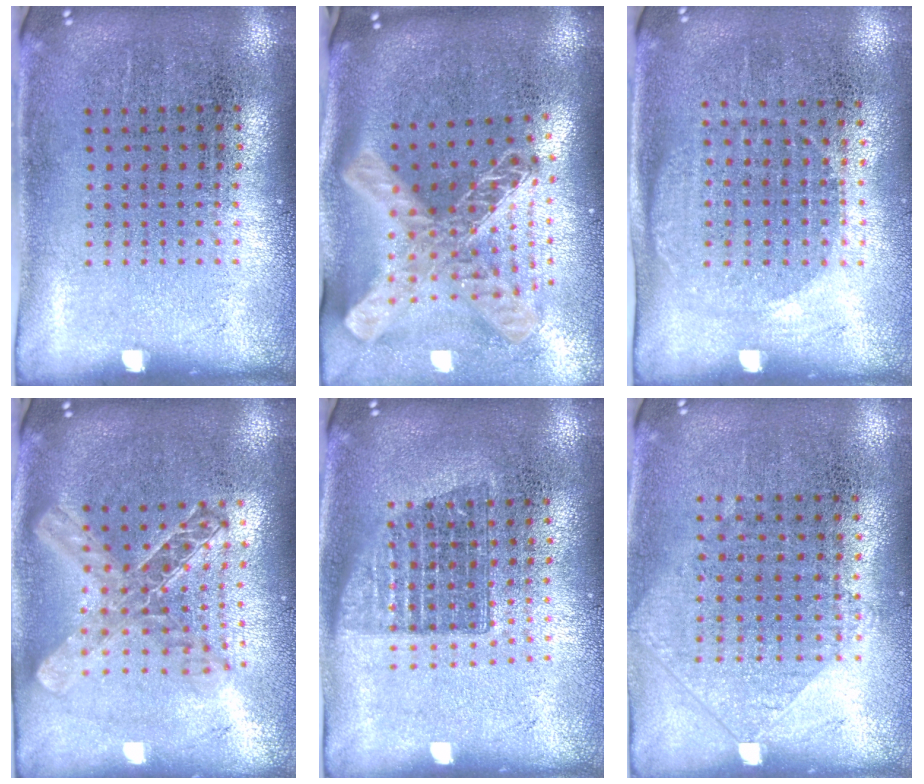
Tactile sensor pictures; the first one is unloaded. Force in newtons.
{"total": 2.8, "press": 2.0, "slide": 2.0}
{"total": 1.1, "press": 1.0, "slide": 0.5}
{"total": 1.9, "press": 1.6, "slide": 1.0}
{"total": 1.4, "press": 1.1, "slide": 0.8}
{"total": 0.9, "press": 0.9, "slide": 0.3}